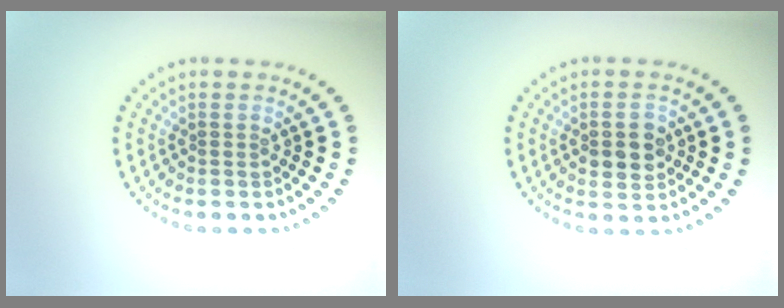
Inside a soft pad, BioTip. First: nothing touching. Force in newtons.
{"total": 3.0, "press": 3.0, "slide": 0.2}